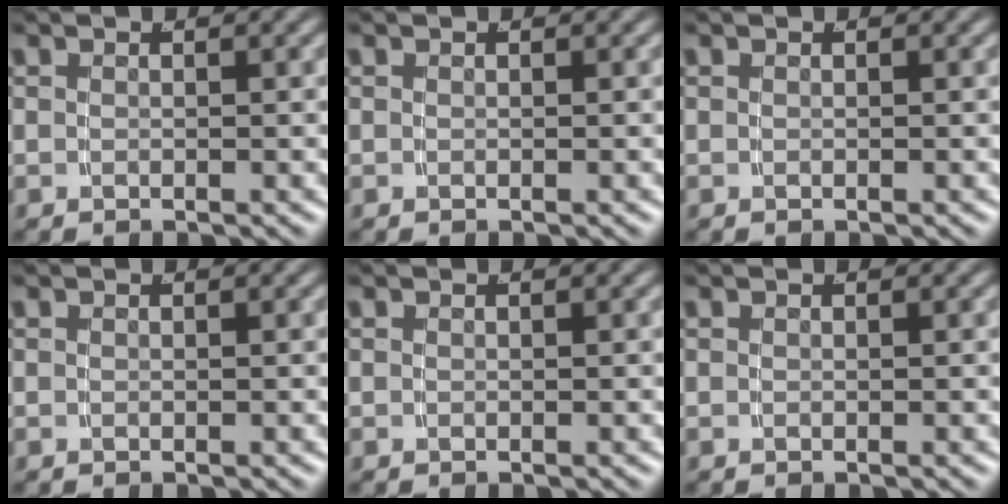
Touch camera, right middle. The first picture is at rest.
{"total": 0.0}
{"total": 0.0}
{"total": 0.0}
{"total": 0.0}
{"total": 0.0}